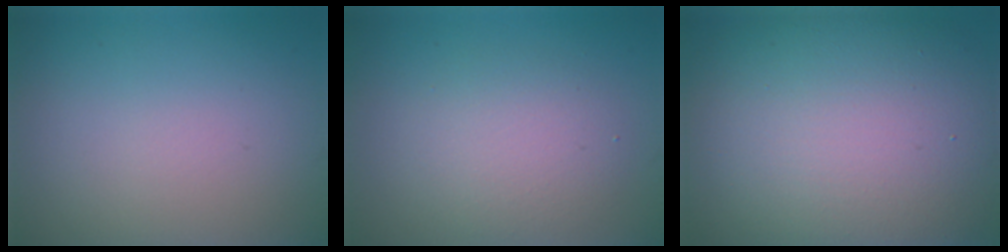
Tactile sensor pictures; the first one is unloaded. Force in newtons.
{"total": 3.6, "press": 3.5, "slide": 0.3}
{"total": 16.5, "press": 16.4, "slide": 1.0}